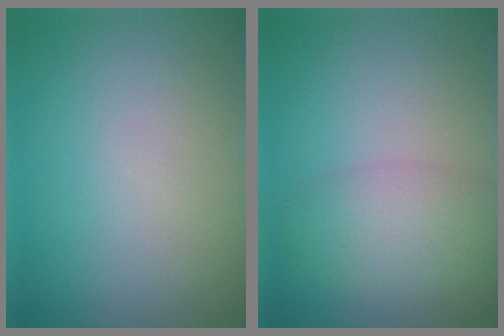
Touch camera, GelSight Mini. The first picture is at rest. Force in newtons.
{"total": 3.9, "press": 3.9, "slide": 0.3}